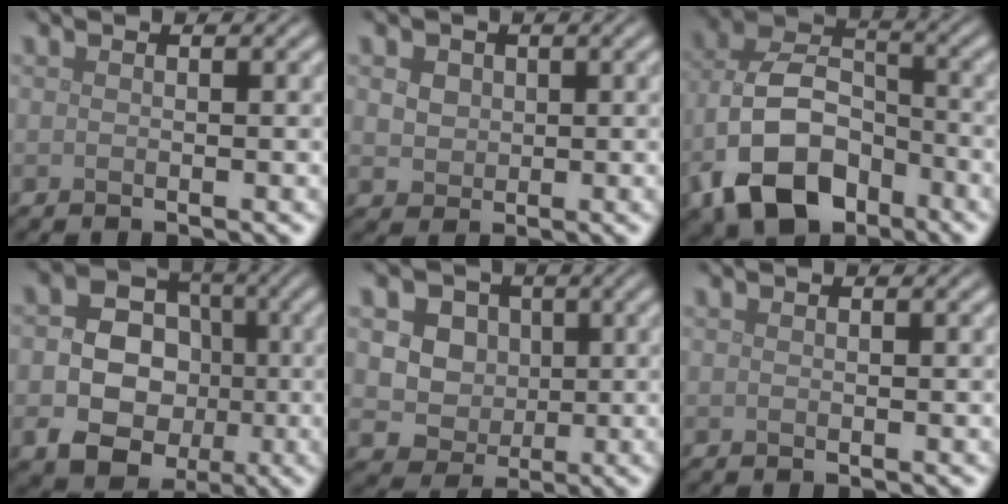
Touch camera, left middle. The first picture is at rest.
{"total": 3.3, "force": [1.2, 2.6, 1.5], "torque": [-0.031, 0.009, 0.021]}
{"total": 9.6, "force": [-4.5, 6.1, 5.9], "torque": [-0.121, -0.004, -0.088]}
{"total": 8.0, "force": [-1.6, 6.8, 3.9], "torque": [-0.043, -0.002, -0.048]}
{"total": 8.8, "force": [2.7, 7.4, 4.0], "torque": [-0.062, 0.028, 0.029]}
{"total": 0.0}